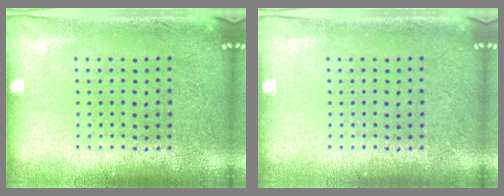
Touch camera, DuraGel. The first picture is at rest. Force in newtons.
{"total": 0.0}